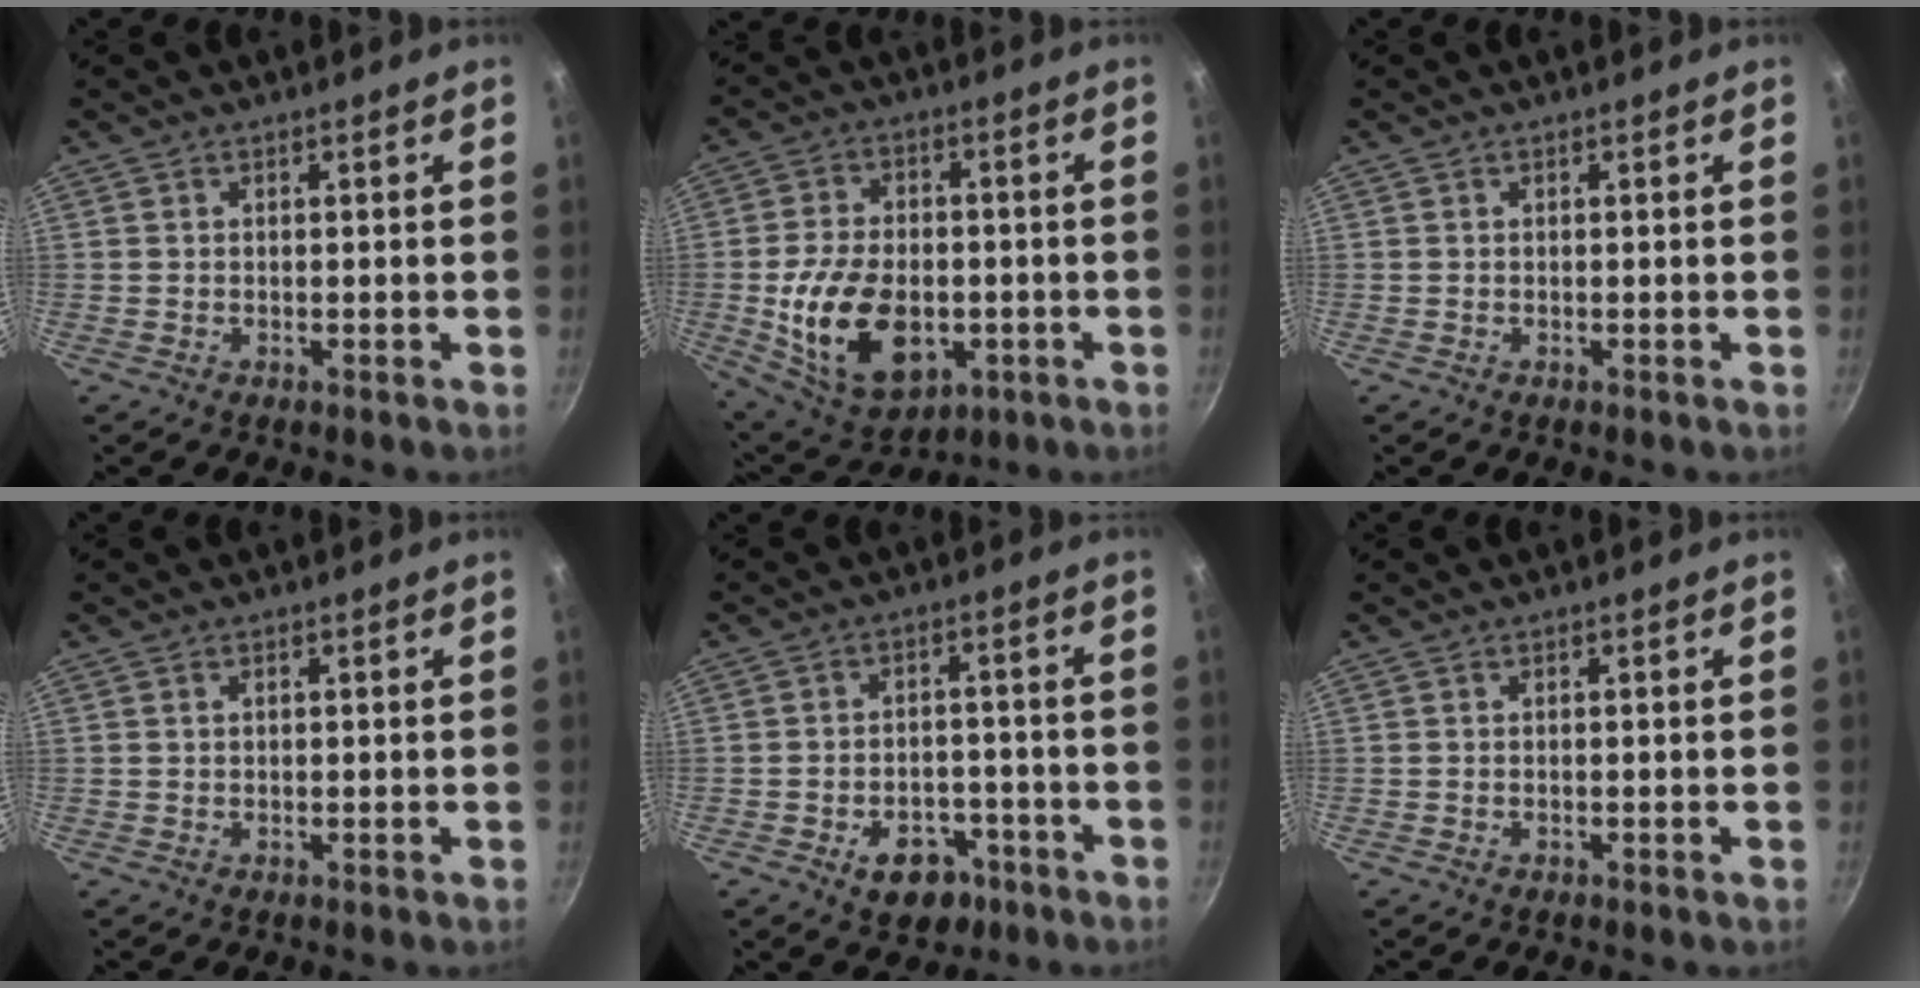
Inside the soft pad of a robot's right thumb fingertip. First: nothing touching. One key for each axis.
{"total": 18.0, "fx": -3.6, "fy": 11.6, "fz": 13.3, "tx": -0.223, "ty": 0.008, "tz": -0.044}
{"total": 0.0}
{"total": 0.7, "fx": 0.2, "fy": 0.6, "fz": 0.4, "tx": -0.005, "ty": 0.004, "tz": 0.004}
{"total": 8.1, "fx": -4.2, "fy": 5.5, "fz": 4.3, "tx": -0.035, "ty": 0.027, "tz": -0.052}
{"total": 0.0}